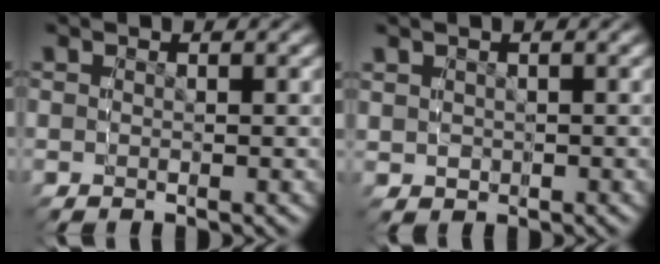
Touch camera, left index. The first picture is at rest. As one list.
[{"total": 2.4, "force": [1.0, 2.1, 0.6], "torque": [-0.019, -0.009, 0.028]}]